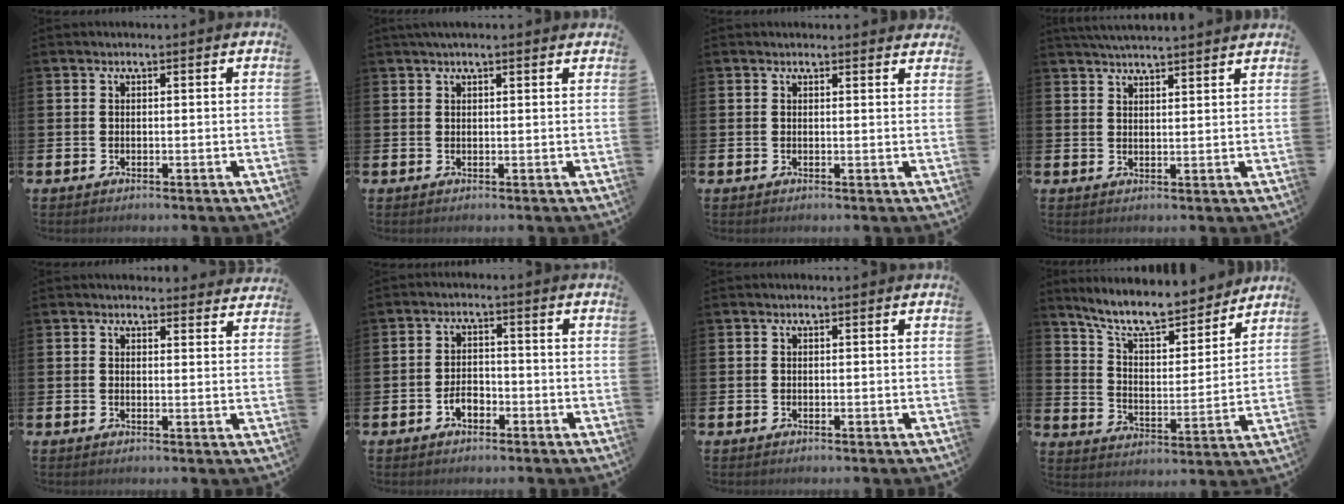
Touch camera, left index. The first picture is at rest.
{"total": 1.5, "force": [1.3, 0.1, 0.7], "torque": [-0.003, -0.001, 0.021]}
{"total": 1.0, "force": [1.0, 0.1, 0.0], "torque": [0.011, -0.004, 0.017]}
{"total": 3.8, "force": [3.7, -0.2, 0.4], "torque": [-0.013, -0.015, 0.068]}
{"total": 2.5, "force": [2.4, 0.6, -0.1], "torque": [0.009, -0.014, 0.042]}
{"total": 2.6, "force": [-1.4, 1.6, 1.5], "torque": [-0.028, 0.004, -0.031]}
{"total": 0.0}
{"total": 9.8, "force": [8.8, 2.2, 3.7], "torque": [-0.101, -0.059, 0.153]}